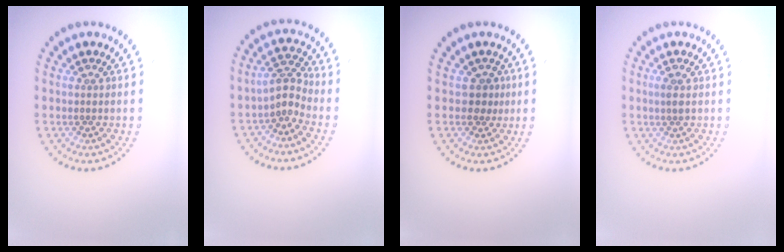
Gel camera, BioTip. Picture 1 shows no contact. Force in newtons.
{"total": 2.3, "press": 1.6, "slide": 1.7}
{"total": 1.5, "press": 1.1, "slide": 1.0}
{"total": 0.9, "press": 0.8, "slide": 0.5}